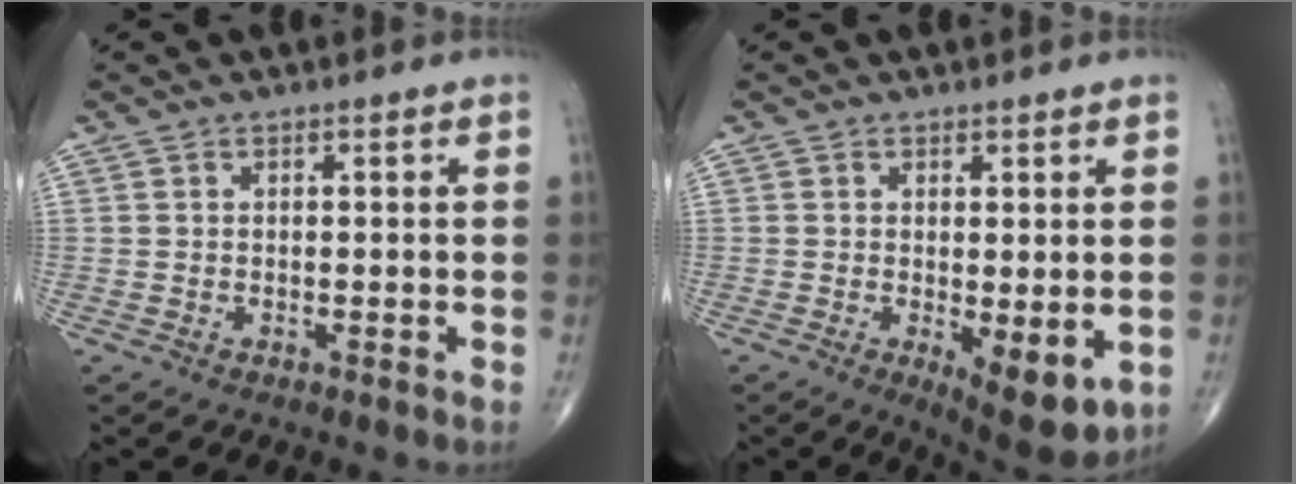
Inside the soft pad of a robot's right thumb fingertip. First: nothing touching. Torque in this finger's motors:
{"motor_torque": [-0.20, 0.57, 0.05, -0.14, 0.01]}